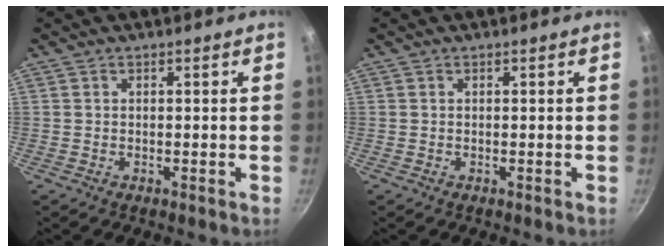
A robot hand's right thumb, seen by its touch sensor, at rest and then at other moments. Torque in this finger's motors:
{"motor_torque": [-0.09, 0.04, 0.08, 0.04, 0.03]}